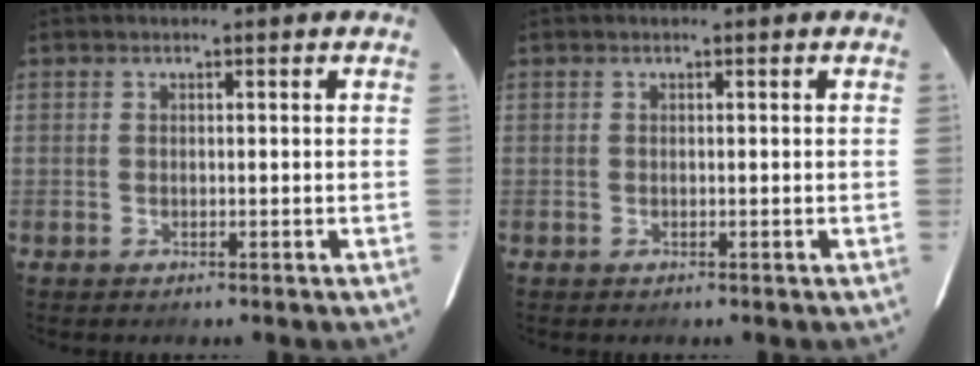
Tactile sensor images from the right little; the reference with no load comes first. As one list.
[{"total": 0.0}]